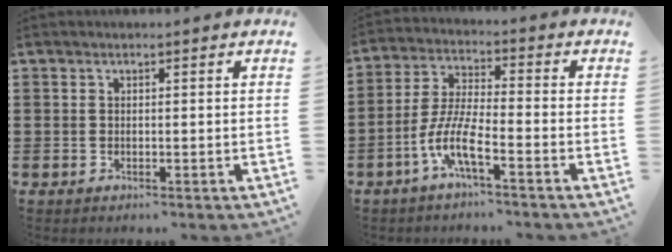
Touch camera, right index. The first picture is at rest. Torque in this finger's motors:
{"motor_torque": [2.14, 0.00, 0.87, 0.21]}